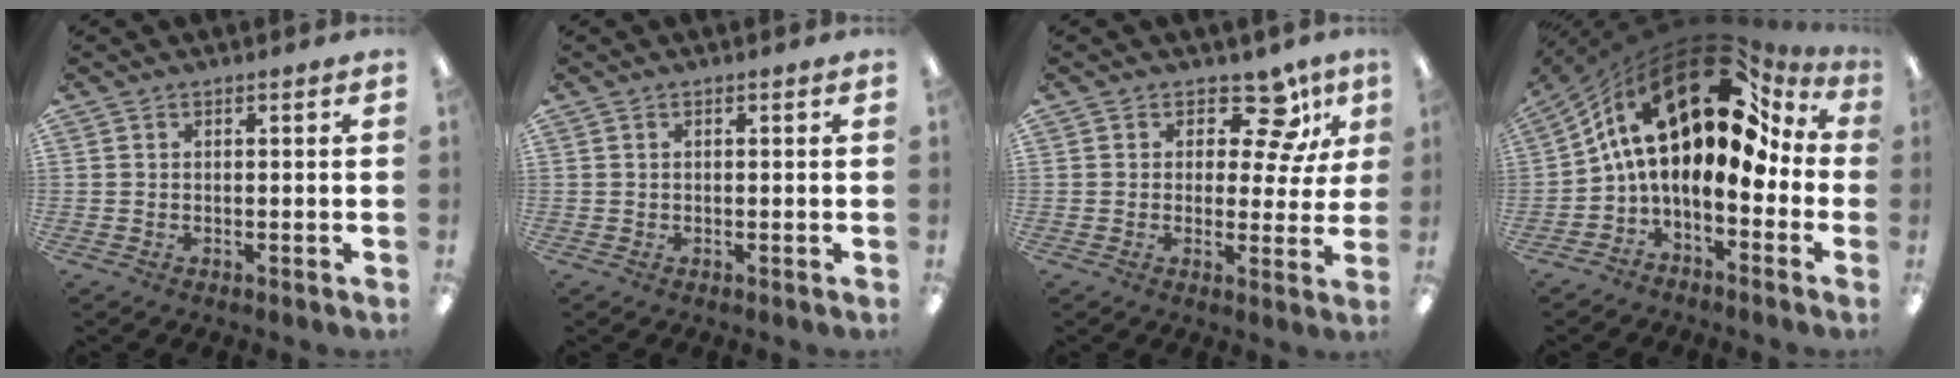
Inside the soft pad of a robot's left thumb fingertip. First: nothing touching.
{"total": 0.0}
{"total": 10.3, "force": [5.6, 5.8, 6.4], "torque": [-0.080, -0.034, 0.094]}
{"total": 23.7, "force": [8.5, 10.7, 19.4], "torque": [-0.334, -0.061, 0.137]}